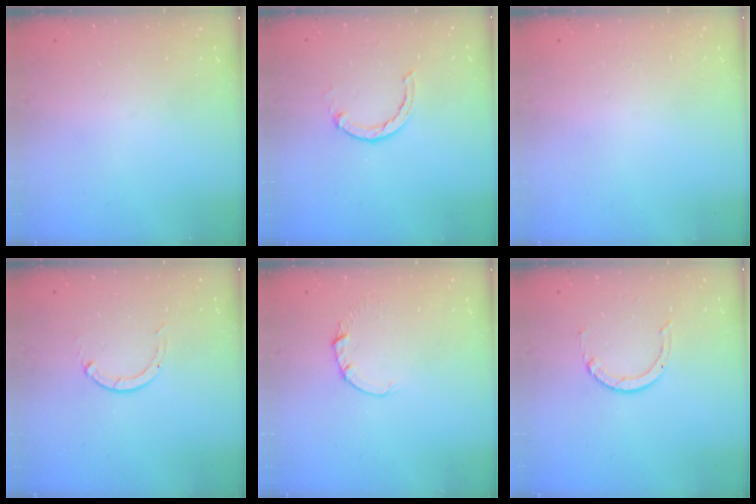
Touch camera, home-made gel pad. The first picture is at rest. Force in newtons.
{"total": 3.0, "press": 3.0, "slide": 0.4}
{"total": 2.6, "press": 2.6, "slide": 0.2}
{"total": 0.0}
{"total": 0.5, "press": 0.5, "slide": 0.1}
{"total": 1.5, "press": 1.5, "slide": 0.2}